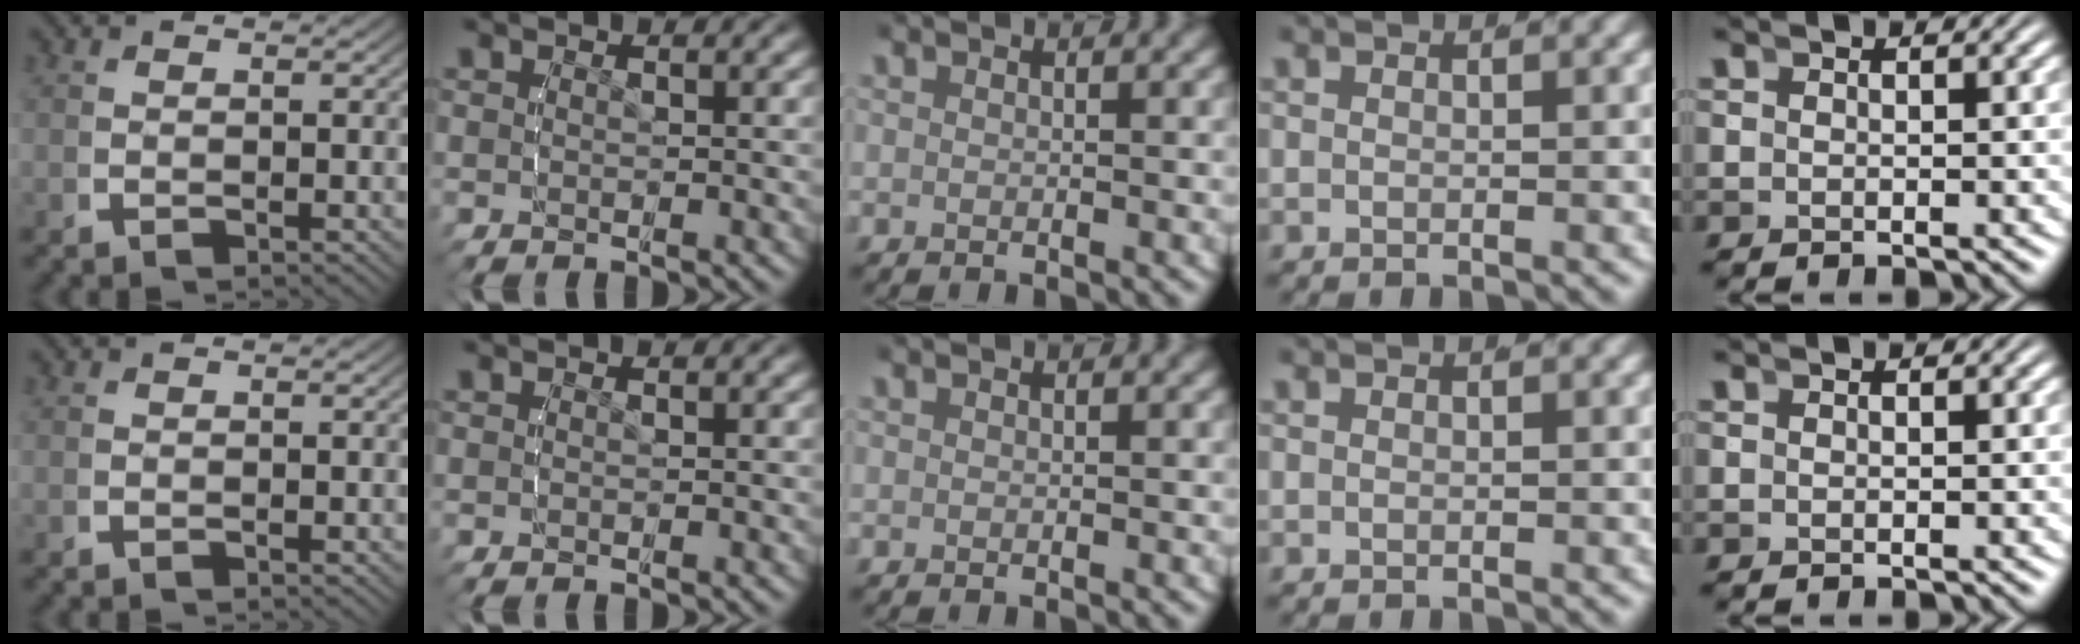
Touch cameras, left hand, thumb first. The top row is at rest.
{}